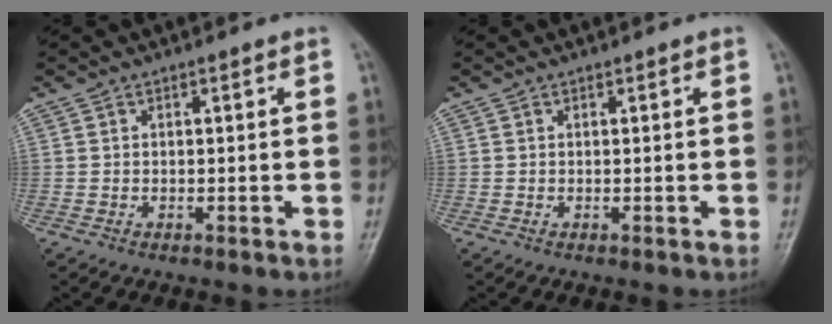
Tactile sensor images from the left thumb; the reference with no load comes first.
{"total": 0.0}